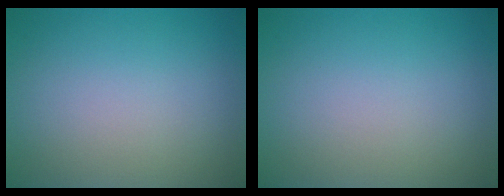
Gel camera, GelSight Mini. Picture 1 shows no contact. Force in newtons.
{"total": 0.0}